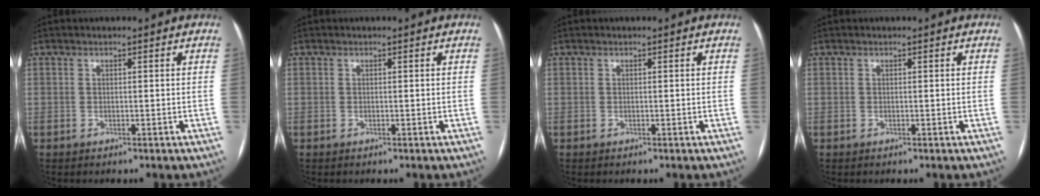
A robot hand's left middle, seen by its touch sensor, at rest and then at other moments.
{"total": 0.0}
{"total": 0.0}
{"total": 0.0}